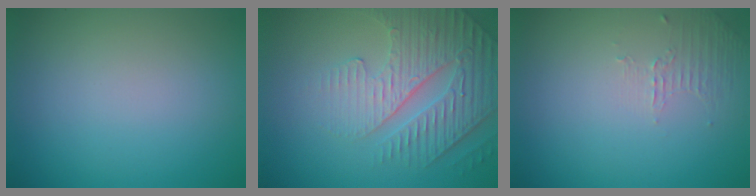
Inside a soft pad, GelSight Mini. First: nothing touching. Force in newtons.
{"total": 4.2, "press": 4.0, "slide": 1.4}
{"total": 1.1, "press": 0.2, "slide": 1.0}